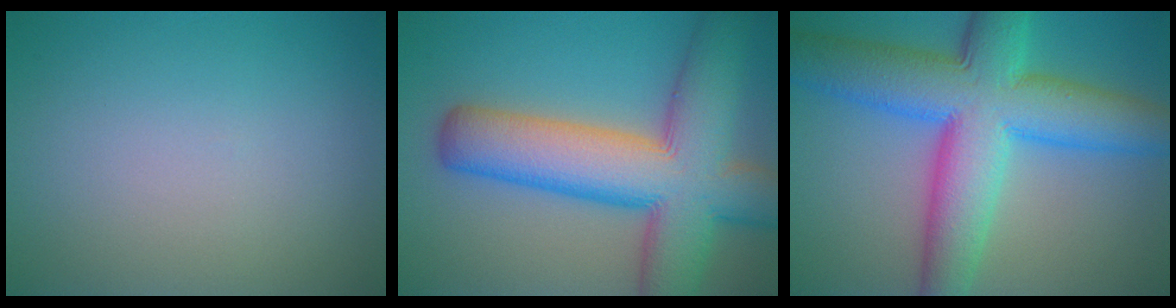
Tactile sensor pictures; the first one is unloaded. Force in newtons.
{"total": 12.7, "press": 12.6, "slide": 0.7}
{"total": 12.0, "press": 12.0, "slide": 0.1}